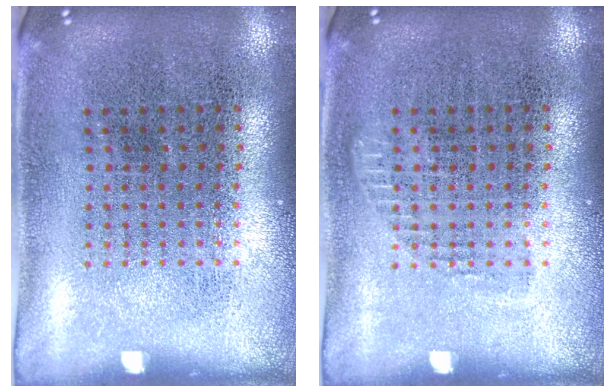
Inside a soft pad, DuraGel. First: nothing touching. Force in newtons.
{"total": 0.7, "press": 0.7, "slide": 0.3}